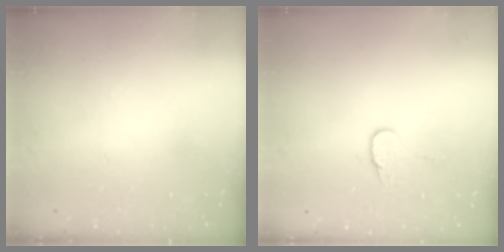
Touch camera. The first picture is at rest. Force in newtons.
{"total": 7.3, "press": 7.3, "slide": 0.4}